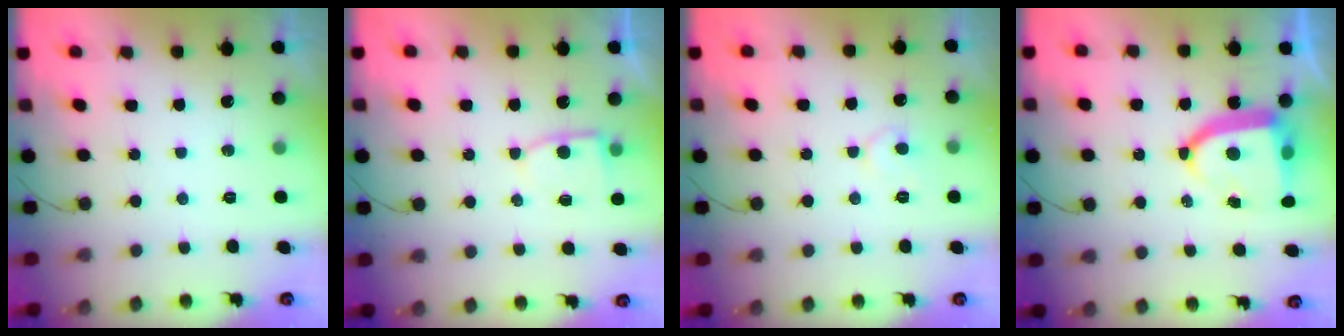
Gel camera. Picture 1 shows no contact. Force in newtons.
{"total": 5.0, "press": 5.0, "slide": 0.4}
{"total": 5.2, "press": 5.2, "slide": 0.6}
{"total": 10.7, "press": 10.6, "slide": 1.4}